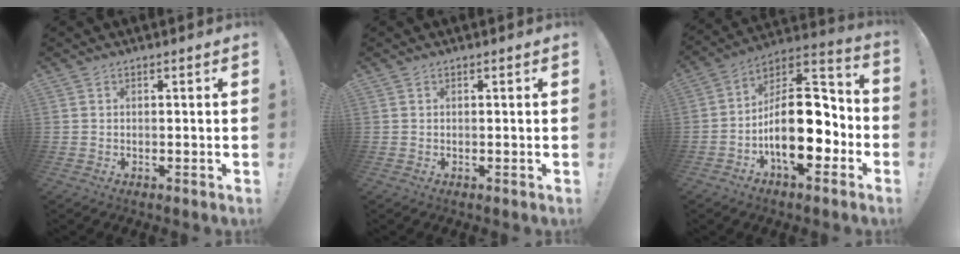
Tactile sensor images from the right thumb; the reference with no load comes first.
{"total": 0.0}
{"total": 21.9, "force": [-4.2, 11.5, 18.1], "torque": [-0.284, 0.020, -0.059]}